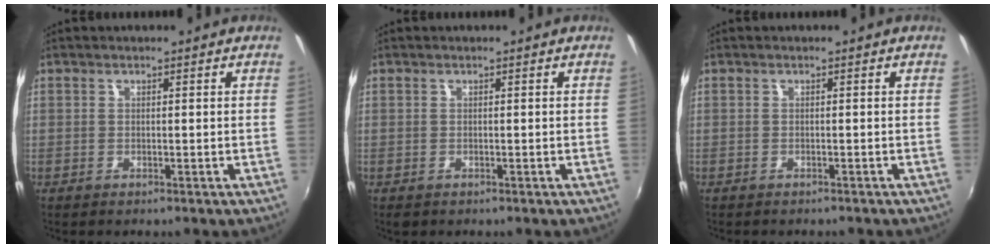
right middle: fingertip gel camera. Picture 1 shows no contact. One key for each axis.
{"total": 0.7, "fx": -0.4, "fy": 0.5, "fz": 0.2, "tx": -0.006, "ty": -0.004, "tz": -0.007}
{"total": 1.2, "fx": -1.1, "fy": 0.4, "fz": 0.2, "tx": -0.009, "ty": -0.005, "tz": -0.014}